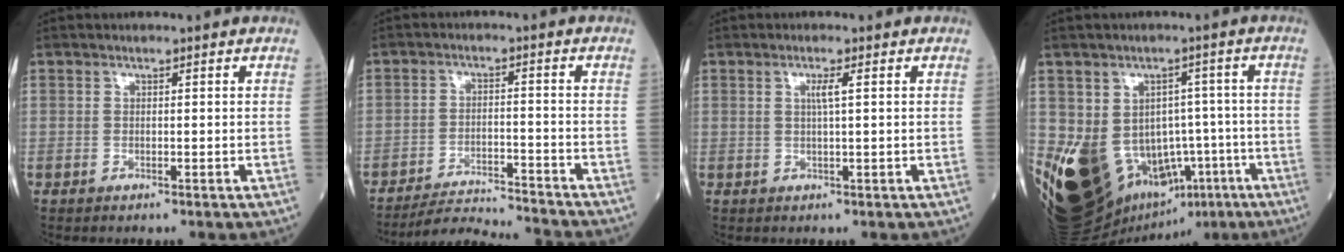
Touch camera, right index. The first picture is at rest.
{"total": 9.8, "force": [-9.6, -1.3, 1.1], "torque": [-0.015, -0.007, -0.159]}
{"total": 1.9, "force": [0.6, -0.2, 1.9], "torque": [-0.036, -0.001, 0.009]}
{"total": 21.0, "force": [-7.4, 14.9, 12.8], "torque": [-0.243, 0.012, -0.083]}